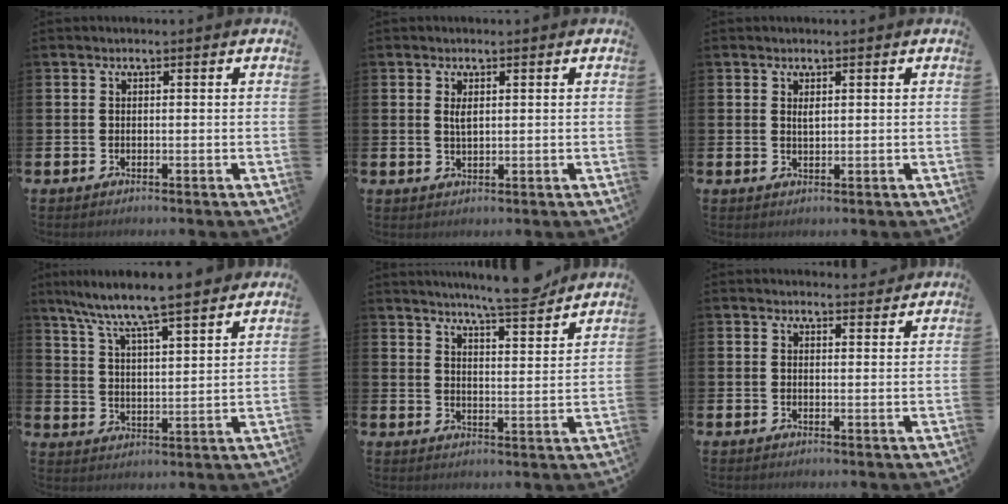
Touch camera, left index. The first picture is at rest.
{"total": 1.6, "force": [0.8, 0.6, 1.3], "torque": [-0.017, -0.001, 0.011]}
{"total": 1.0, "force": [0.7, 0.3, 0.6], "torque": [-0.003, -0.003, 0.011]}
{"total": 8.1, "force": [7.7, -0.1, 2.5], "torque": [-0.083, -0.051, 0.135]}
{"total": 7.5, "force": [7.2, 0.0, 2.2], "torque": [-0.040, -0.045, 0.126]}
{"total": 2.1, "force": [2.1, 0.5, -0.1], "torque": [0.011, -0.012, 0.035]}